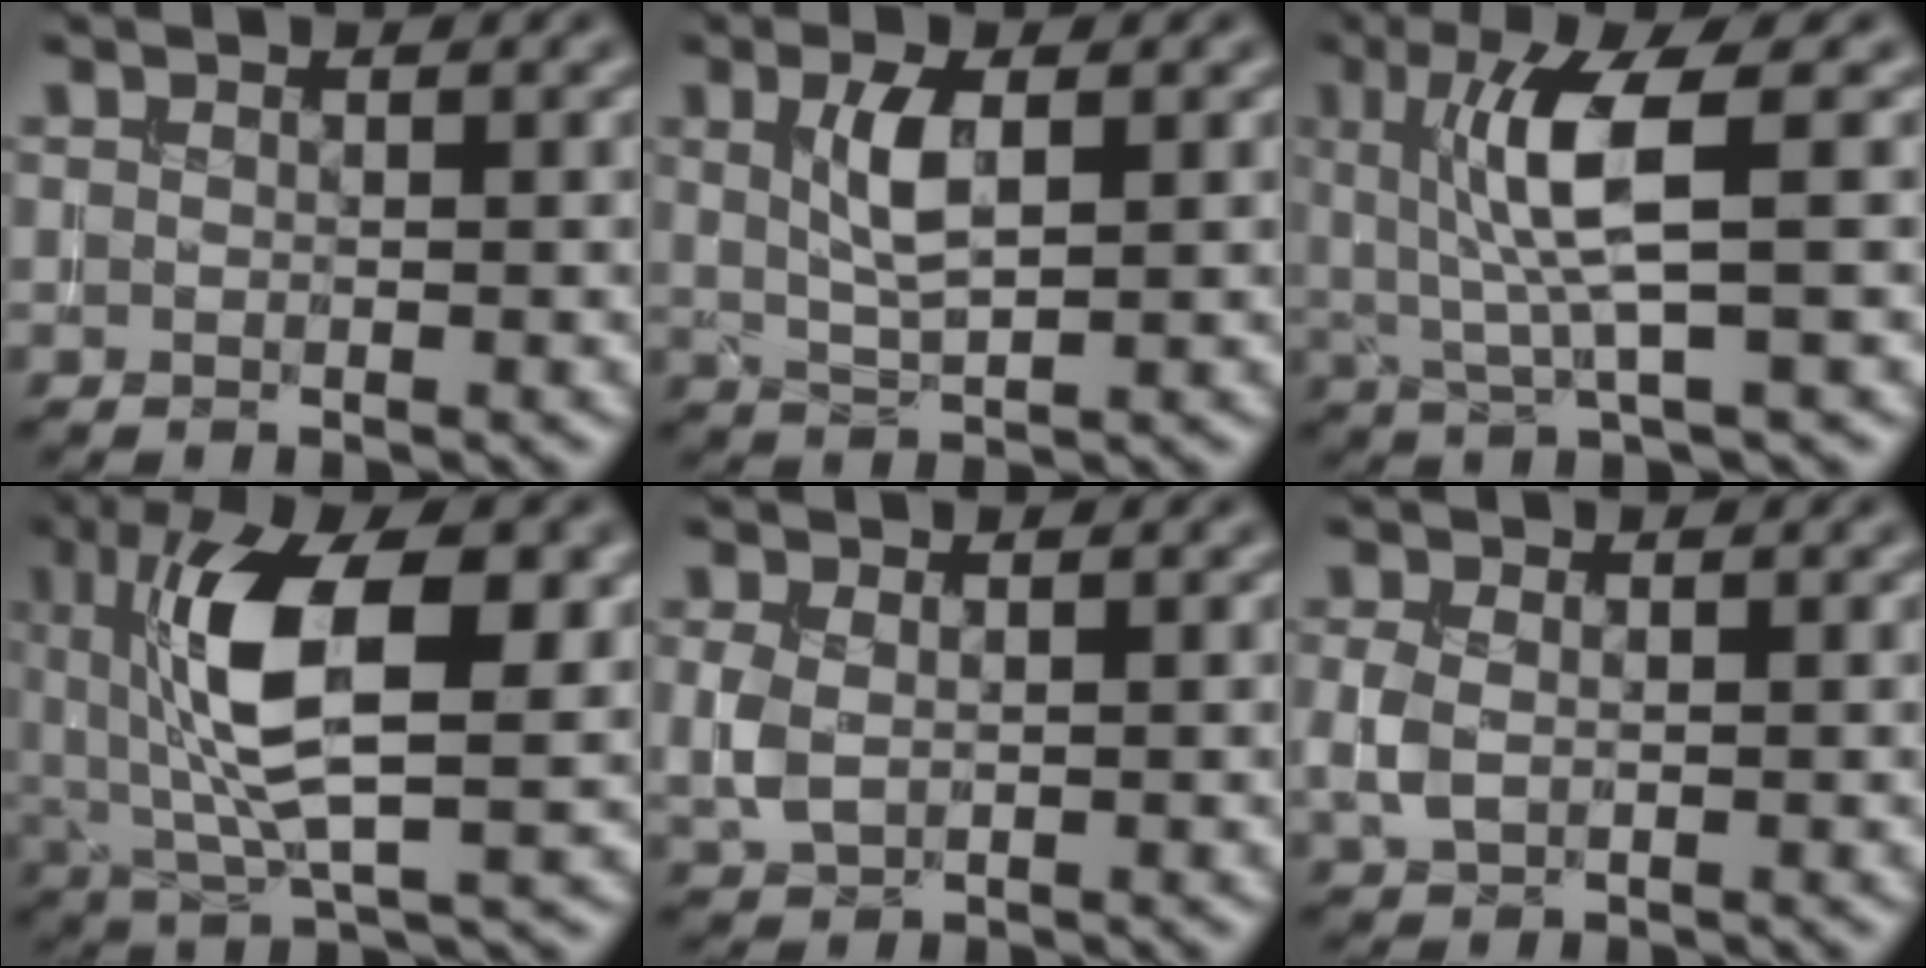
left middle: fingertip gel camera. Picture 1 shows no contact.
{"total": 3.4, "force": [1.0, 1.2, 3.1], "torque": [-0.066, 0.004, 0.021]}
{"total": 6.1, "force": [1.0, 0.9, 5.9], "torque": [-0.123, -0.001, 0.025]}
{"total": 11.0, "force": [2.2, 4.2, 9.9], "torque": [-0.178, 0.008, 0.038]}
{"total": 2.1, "force": [0.2, 1.5, 1.5], "torque": [-0.042, 0.000, 0.008]}
{"total": 2.0, "force": [-0.1, 1.4, 1.4], "torque": [-0.038, 0.000, 0.002]}